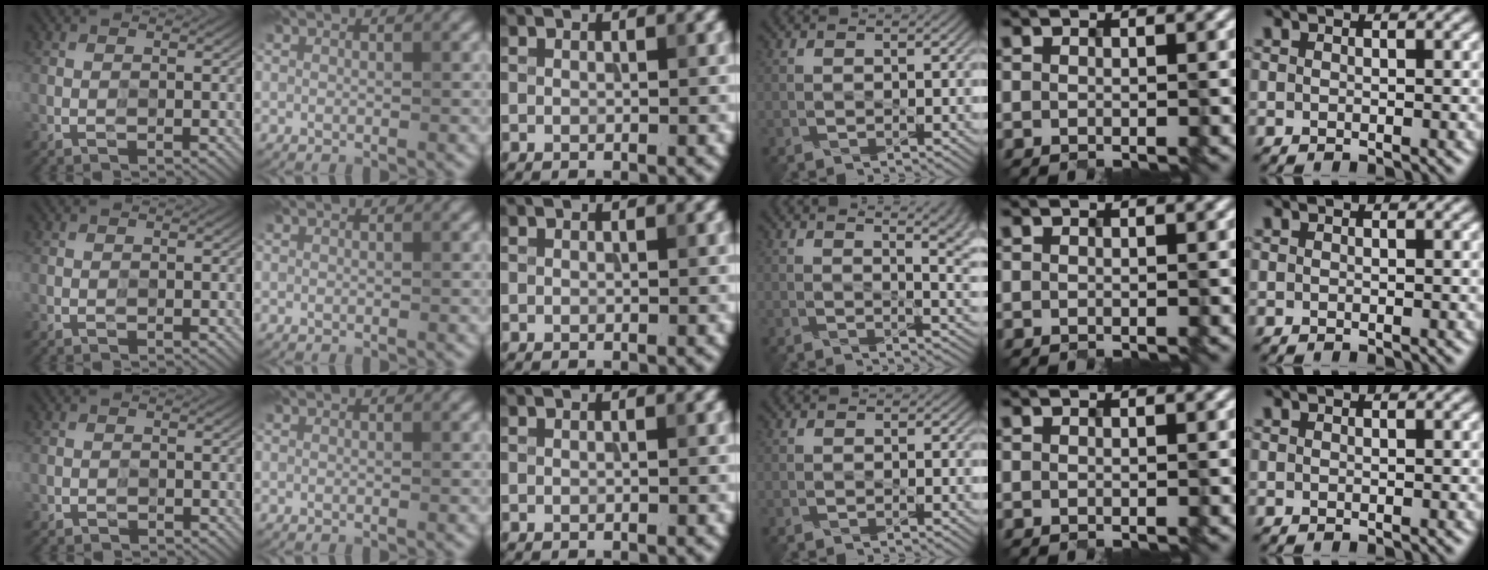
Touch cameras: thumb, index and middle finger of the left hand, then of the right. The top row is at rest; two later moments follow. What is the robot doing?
{"motion": "insert", "object": "connector and pipe"}